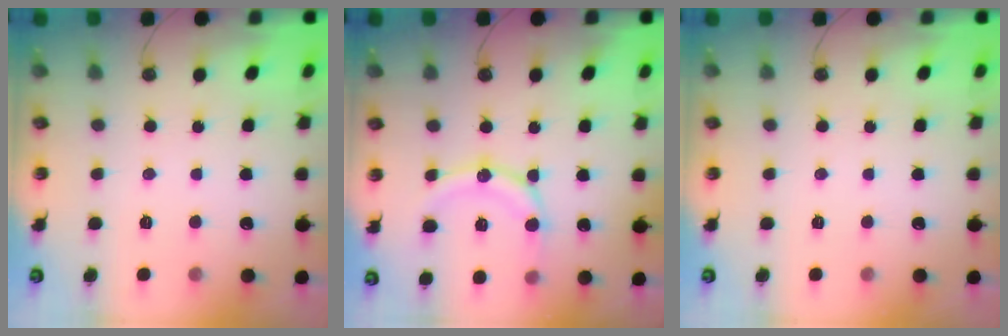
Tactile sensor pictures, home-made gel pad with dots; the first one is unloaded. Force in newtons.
{"total": 14.1, "press": 13.8, "slide": 2.9}
{"total": 0.0}